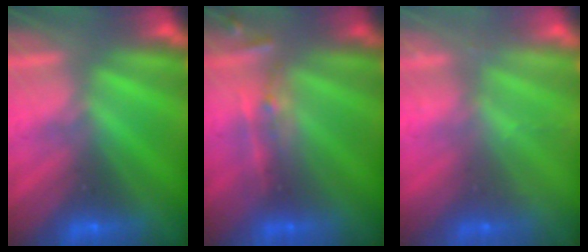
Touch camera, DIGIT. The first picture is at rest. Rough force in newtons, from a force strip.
{"total": 2.5}
{"total": 2.4}